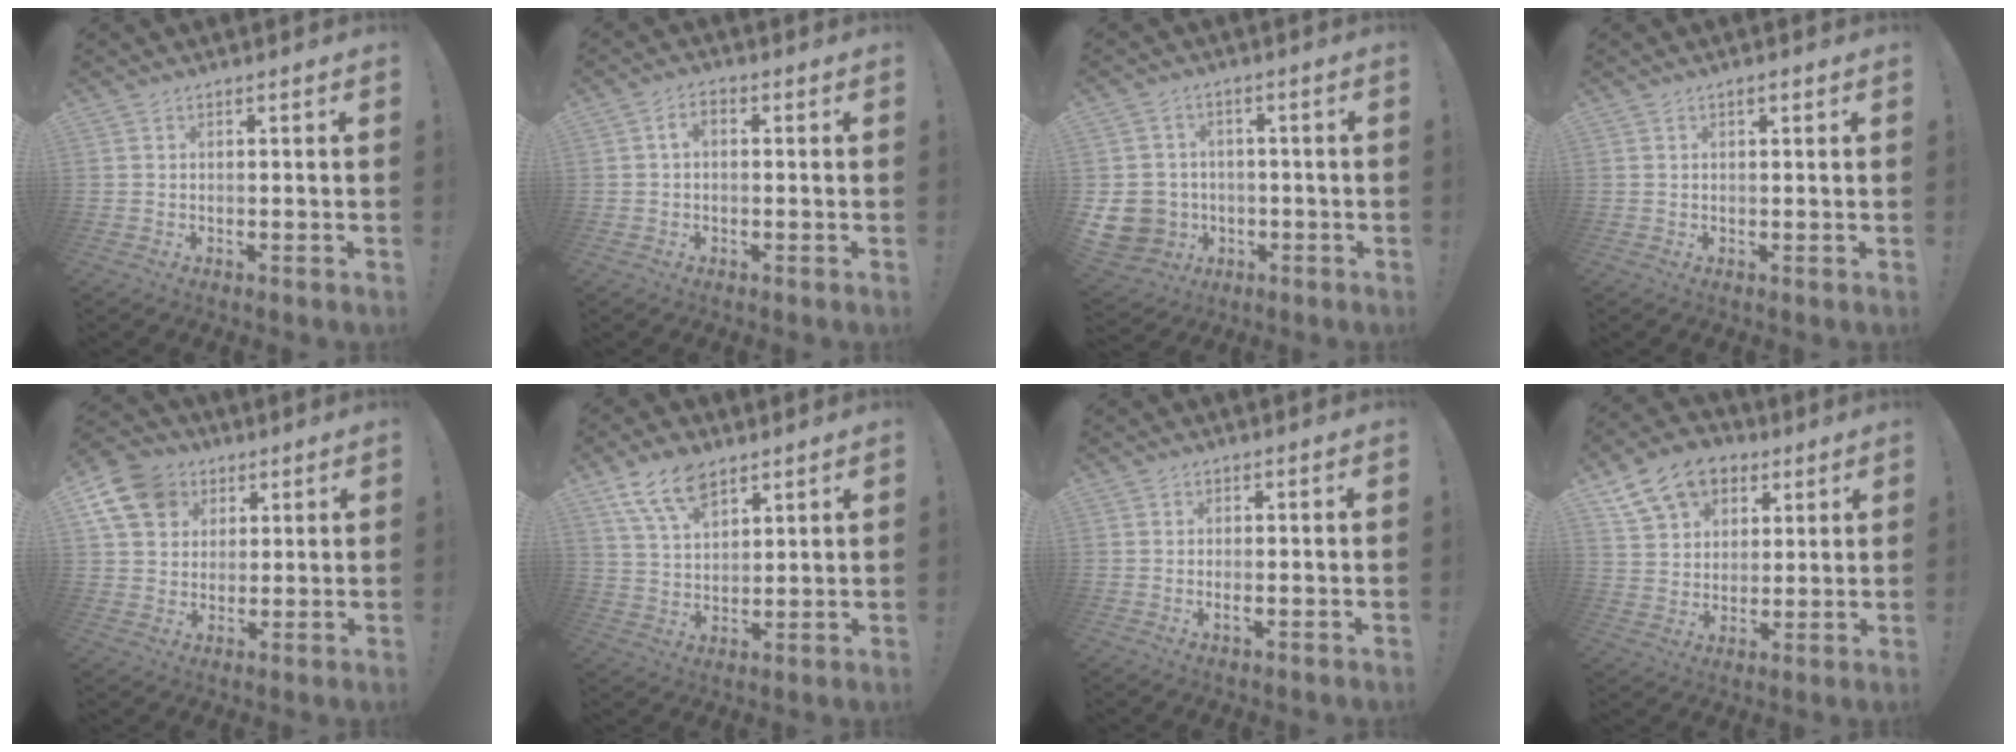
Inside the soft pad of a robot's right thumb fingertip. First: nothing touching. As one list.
[{"total": 3.1, "force": [0.1, 1.8, 2.5], "torque": [-0.039, 0.007, 0.001]}, {"total": 10.8, "force": [-2.4, 9.6, 4.3], "torque": [-0.103, 0.017, -0.036]}, {"total": 1.1, "force": [0.6, 0.4, 0.8], "torque": [-0.014, 0.001, 0.010]}, {"total": 13.4, "force": [5.6, 10.7, 5.8], "torque": [-0.101, -0.025, 0.113]}, {"total": 11.5, "force": [7.7, 5.9, 6.2], "torque": [-0.108, -0.035, 0.146]}, {"total": 1.5, "force": [-0.2, 0.2, 1.4], "torque": [-0.020, -0.003, -0.005]}, {"total": 14.9, "force": [8.0, 10.8, 6.3], "torque": [-0.099, -0.037, 0.156]}]